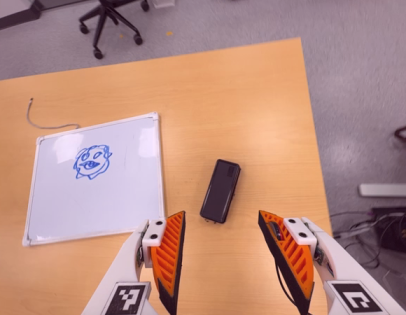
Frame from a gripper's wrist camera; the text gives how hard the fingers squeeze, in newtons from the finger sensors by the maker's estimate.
{"total": 0.0}